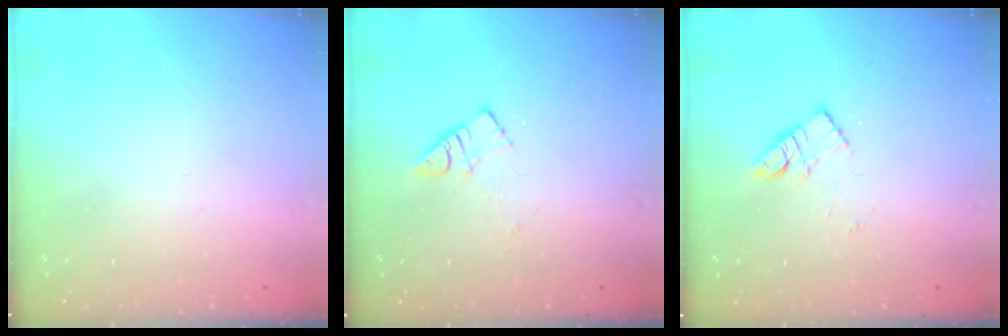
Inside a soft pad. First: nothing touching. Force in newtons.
{"total": 4.8, "press": 4.7, "slide": 0.8}
{"total": 8.1, "press": 8.1, "slide": 0.4}